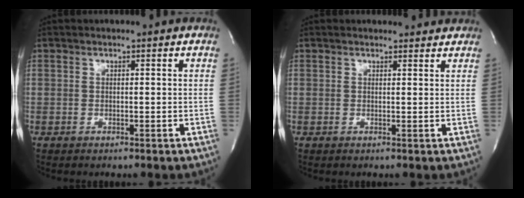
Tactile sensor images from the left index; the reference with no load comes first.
{"total": 2.9, "force": [2.8, 0.9, 0.1], "torque": [-0.003, 0.000, 0.023]}